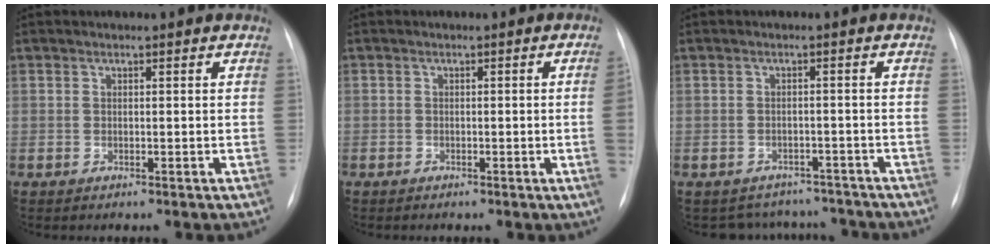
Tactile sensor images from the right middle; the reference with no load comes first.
{"total": 2.0, "force": [-0.5, -0.5, 1.9], "torque": [-0.029, 0.000, -0.009]}
{"total": 7.3, "force": [-6.6, 3.0, -0.4], "torque": [0.012, 0.025, -0.076]}